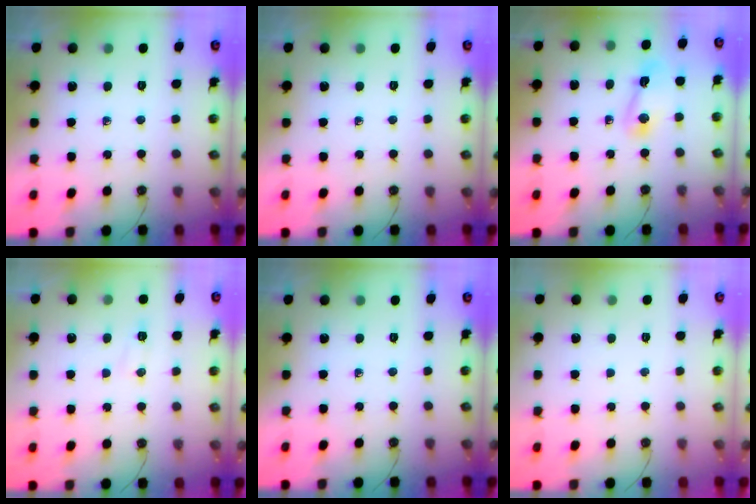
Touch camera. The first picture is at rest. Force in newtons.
{"total": 0.0}
{"total": 4.4, "press": 4.3, "slide": 0.8}
{"total": 14.4, "press": 6.3, "slide": 12.9}
{"total": 0.0}
{"total": 1.8, "press": 1.7, "slide": 0.6}